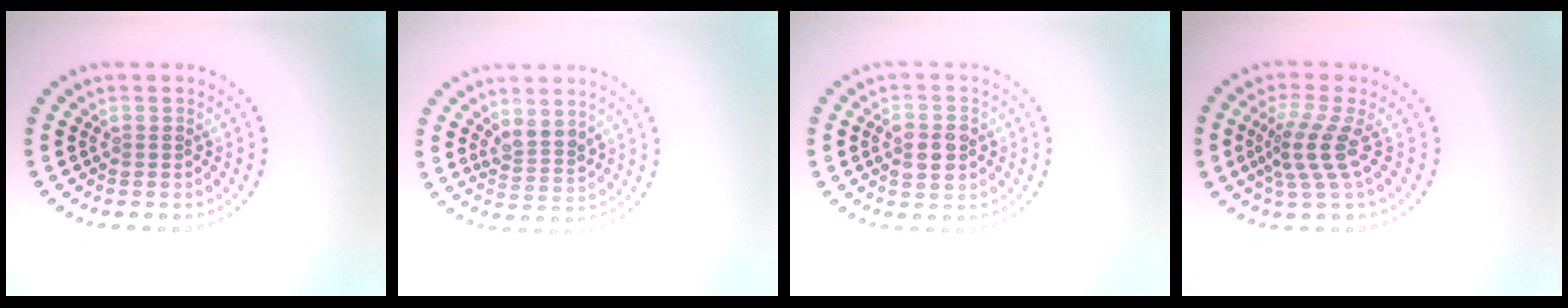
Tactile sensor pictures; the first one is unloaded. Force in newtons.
{"total": 2.2, "press": 1.9, "slide": 1.2}
{"total": 2.9, "press": 2.9, "slide": 0.2}
{"total": 3.3, "press": 2.3, "slide": 2.4}